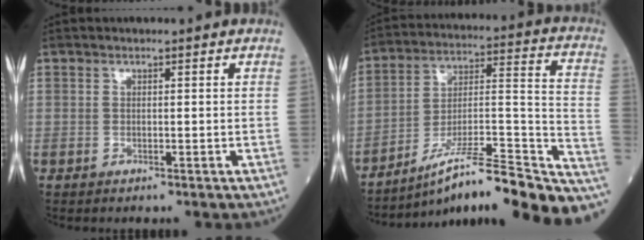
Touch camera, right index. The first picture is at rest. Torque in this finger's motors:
{"motor_torque": [-0.24, -0.64, 0.25, 0.05]}